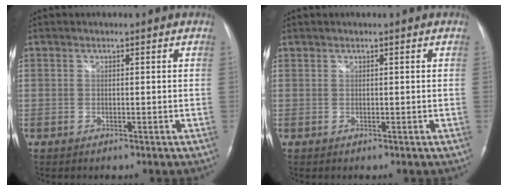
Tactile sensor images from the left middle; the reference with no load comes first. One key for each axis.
{"total": 0.0}